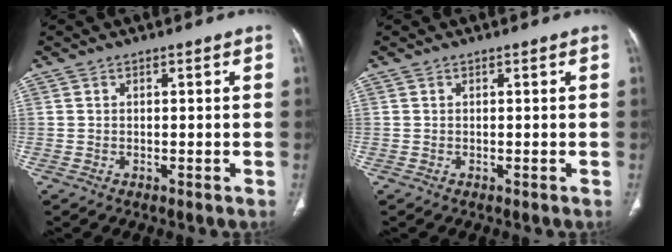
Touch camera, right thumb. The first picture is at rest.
{"total": 0.0}